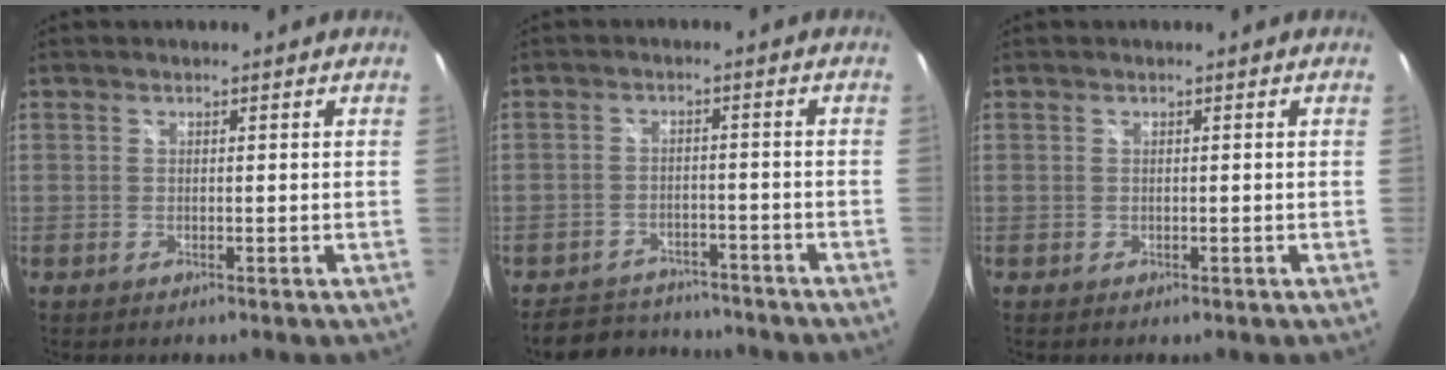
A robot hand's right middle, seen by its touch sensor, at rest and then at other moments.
{"total": 8.6, "force": [-7.8, 3.1, 1.5], "torque": [-0.045, 0.019, -0.111]}
{"total": 0.0}